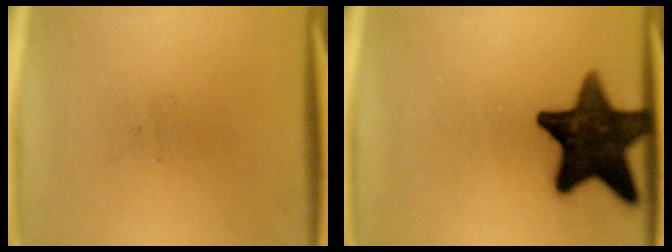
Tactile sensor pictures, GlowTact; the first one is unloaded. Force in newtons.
{"total": 16.2}